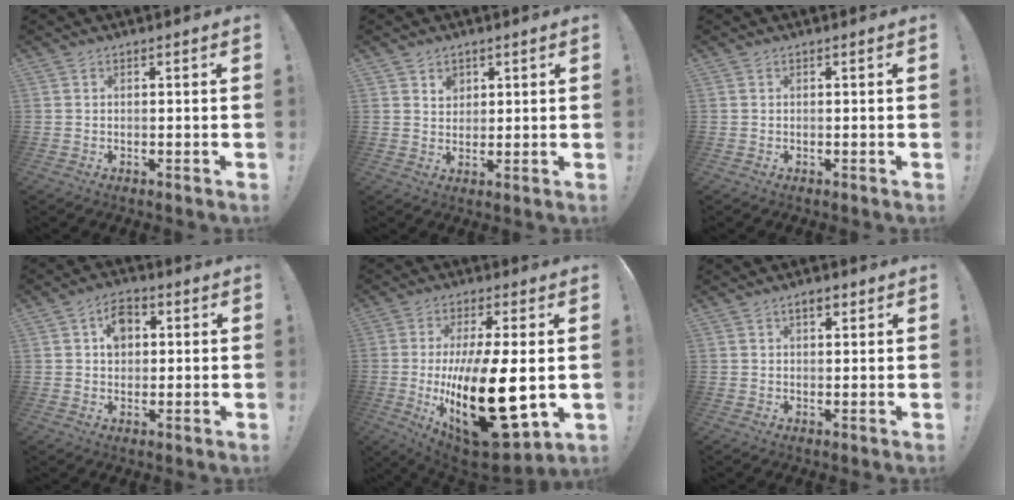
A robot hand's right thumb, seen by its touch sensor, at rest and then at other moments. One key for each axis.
{"total": 3.3, "fx": 2.0, "fy": 2.5, "fz": 0.8, "tx": -0.003, "ty": -0.009, "tz": 0.034}
{"total": 0.0}
{"total": 6.7, "fx": 1.7, "fy": 5.0, "fz": 4.1, "tx": -0.056, "ty": 0.005, "tz": 0.030}
{"total": 26.8, "fx": -2.8, "fy": 11.1, "fz": 24.2, "tx": -0.412, "ty": -0.009, "tz": -0.030}
{"total": 3.1, "fx": 1.6, "fy": 1.3, "fz": 2.2, "tx": -0.038, "ty": 0.001, "tz": 0.026}